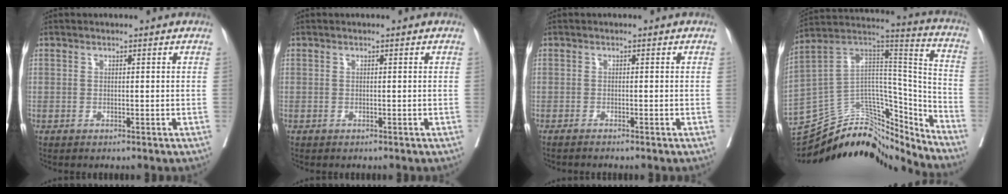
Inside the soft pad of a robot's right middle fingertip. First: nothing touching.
{"total": 0.0}
{"total": 1.7, "force": [-1.5, -0.3, 0.8], "torque": [-0.013, 0.000, -0.020]}
{"total": 20.9, "force": [-19.2, 6.1, 5.8], "torque": [-0.104, 0.075, -0.312]}